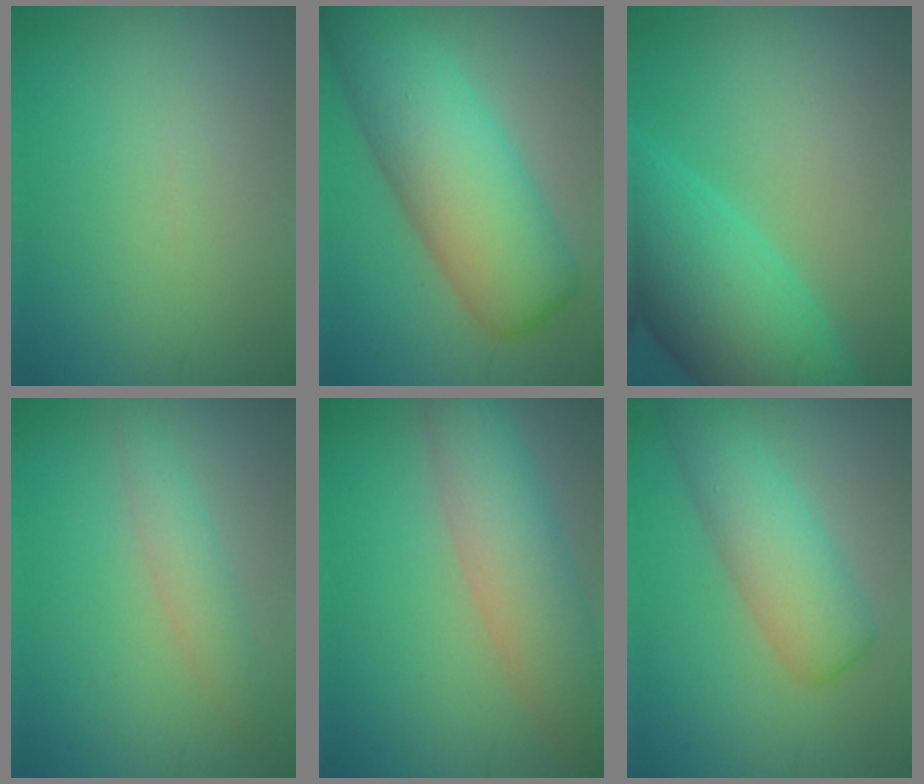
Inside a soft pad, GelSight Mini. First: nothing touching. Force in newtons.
{"total": 9.4, "press": 9.4, "slide": 0.1}
{"total": 8.6, "press": 8.6, "slide": 0.3}
{"total": 2.1, "press": 2.1, "slide": 0.1}
{"total": 6.1, "press": 6.0, "slide": 0.5}
{"total": 4.8, "press": 4.8, "slide": 0.1}